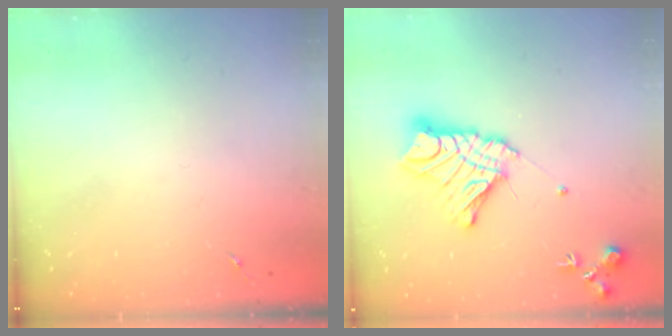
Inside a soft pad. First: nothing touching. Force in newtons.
{"total": 15.8, "press": 15.7, "slide": 1.4}